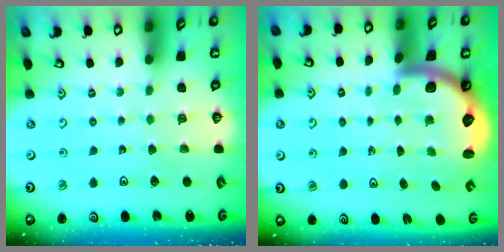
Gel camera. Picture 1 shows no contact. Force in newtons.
{"total": 2.9, "press": 2.9, "slide": 0.5}